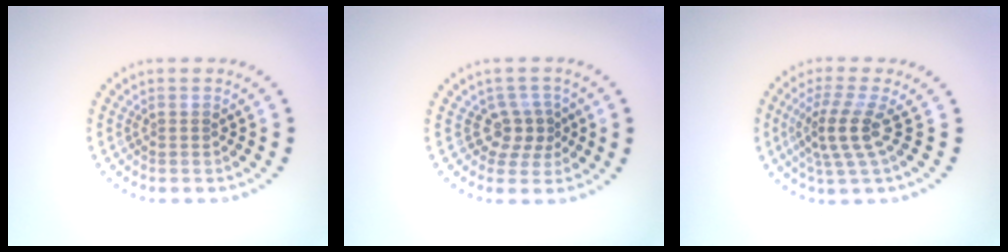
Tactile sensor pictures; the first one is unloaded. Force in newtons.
{"total": 2.5, "press": 2.0, "slide": 1.5}
{"total": 3.6, "press": 2.6, "slide": 2.4}